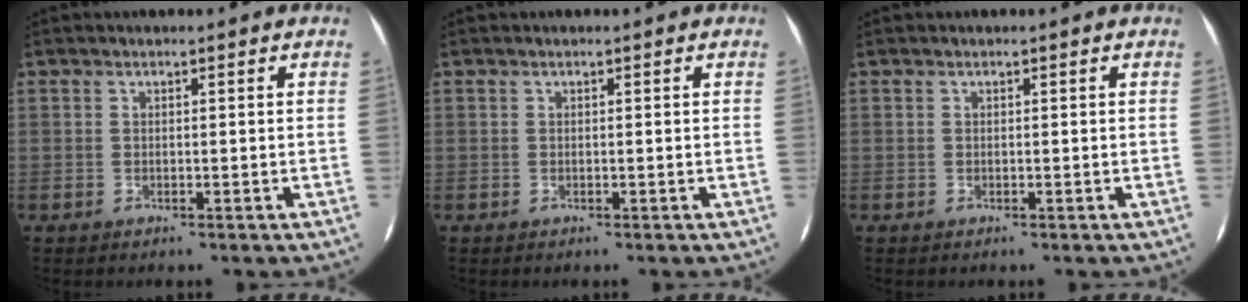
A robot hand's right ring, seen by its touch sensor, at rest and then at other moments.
{"total": 0.0}
{"total": 0.0}